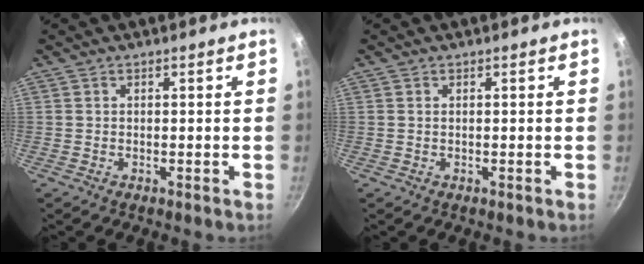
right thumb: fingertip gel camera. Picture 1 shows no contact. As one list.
[{"total": 0.0}]